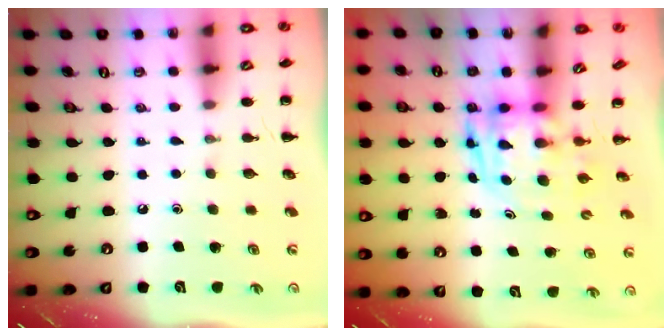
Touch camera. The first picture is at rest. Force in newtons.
{"total": 3.2, "press": 3.1, "slide": 0.7}